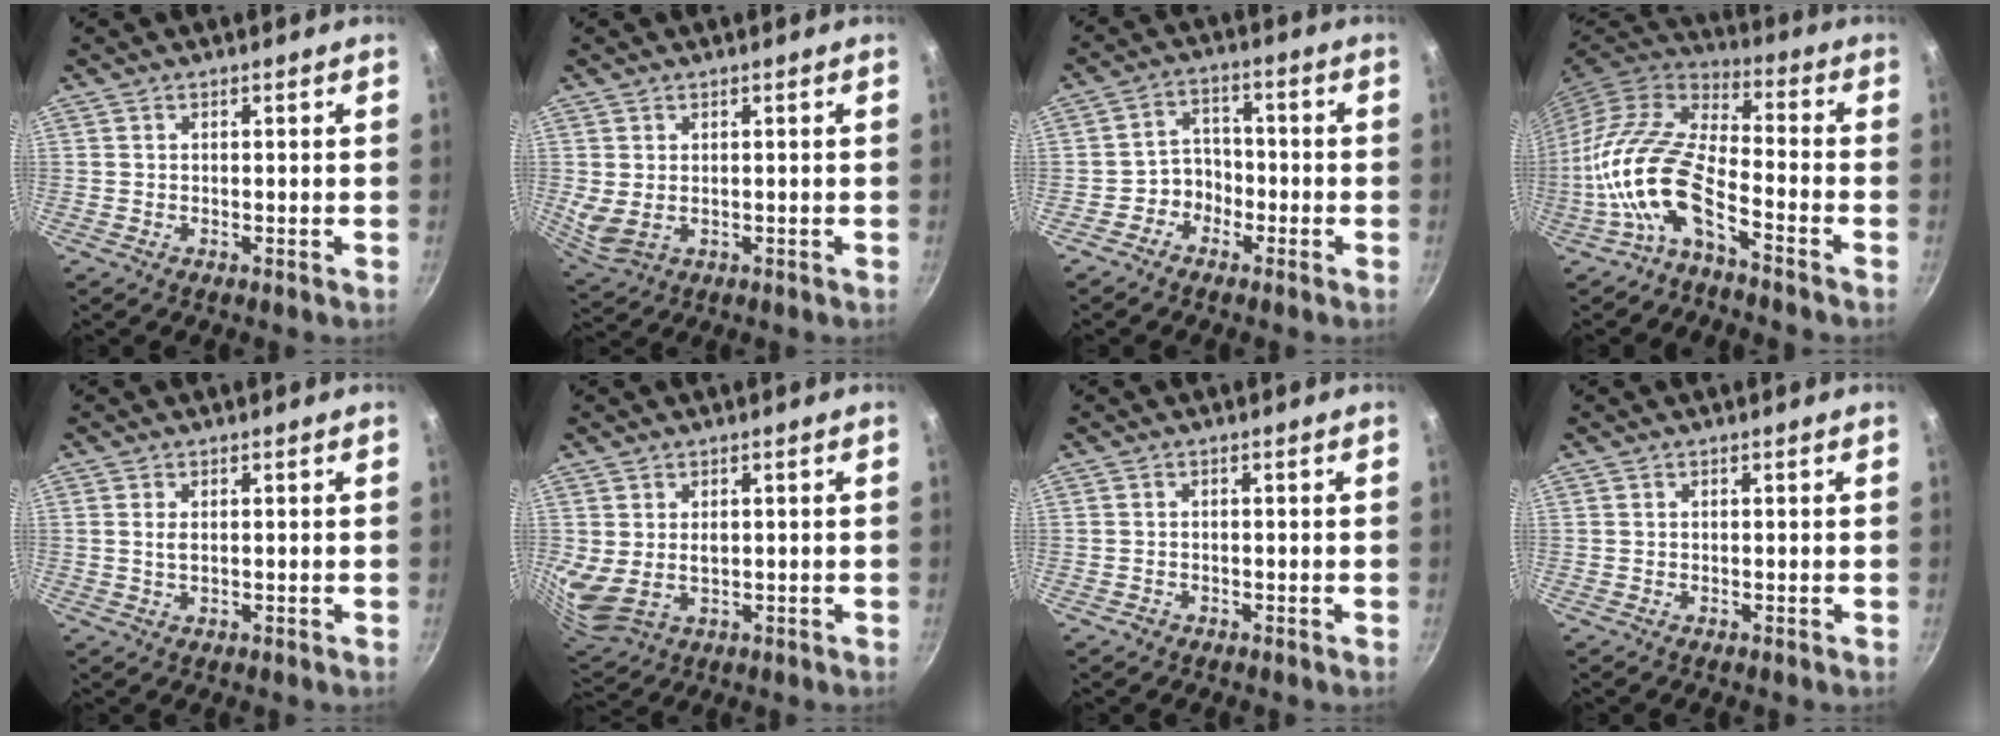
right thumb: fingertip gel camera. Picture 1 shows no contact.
{"total": 4.4, "force": [0.8, 3.1, 3.1], "torque": [-0.056, -0.013, 0.026]}
{"total": 4.8, "force": [-2.4, 4.0, 1.4], "torque": [0.018, 0.035, -0.045]}
{"total": 14.9, "force": [-6.2, 6.3, 12.0], "torque": [-0.234, 0.053, -0.135]}
{"total": 1.8, "force": [0.4, 0.9, 1.5], "torque": [-0.028, -0.001, 0.007]}
{"total": 7.0, "force": [1.0, 4.9, 5.0], "torque": [-0.086, -0.023, 0.034]}
{"total": 1.1, "force": [-0.6, 0.8, 0.3], "torque": [-0.008, 0.007, -0.006]}
{"total": 0.0}